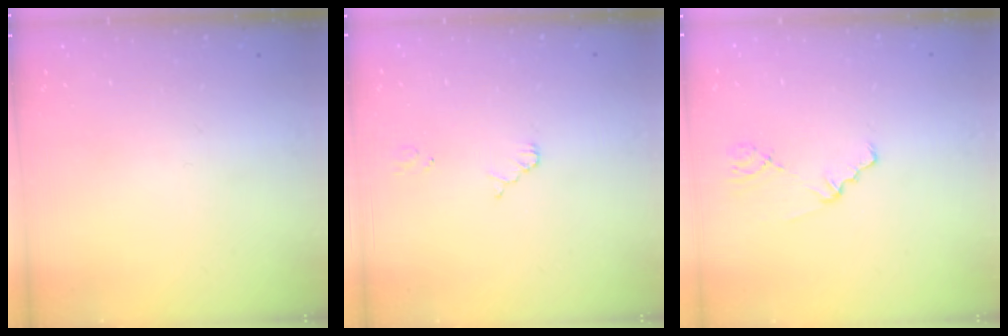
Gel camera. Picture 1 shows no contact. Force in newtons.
{"total": 2.5, "press": 2.5, "slide": 0.3}
{"total": 1.4, "press": 1.3, "slide": 0.3}